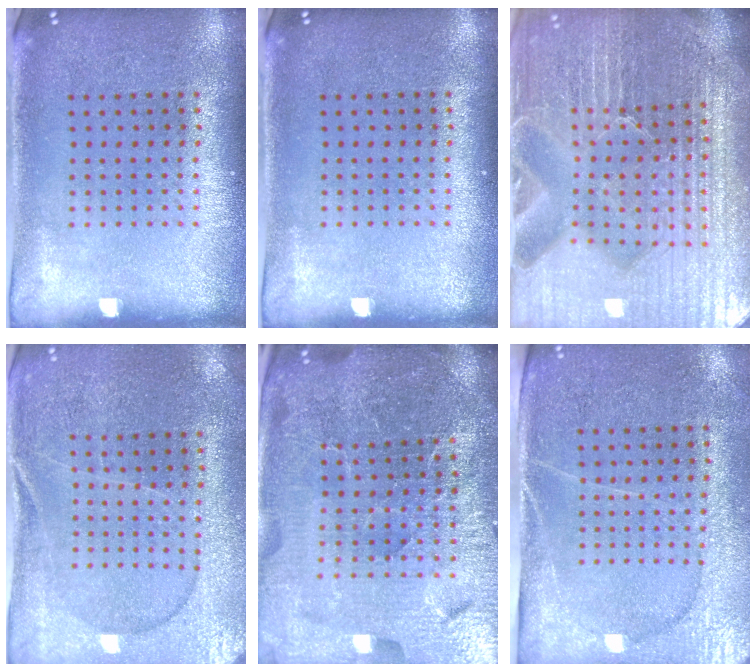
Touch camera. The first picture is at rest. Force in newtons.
{"total": 0.0}
{"total": 6.6, "press": 5.9, "slide": 3.1}
{"total": 1.1, "press": 1.1, "slide": 0.4}
{"total": 6.0, "press": 5.3, "slide": 2.7}
{"total": 3.0, "press": 2.8, "slide": 1.1}